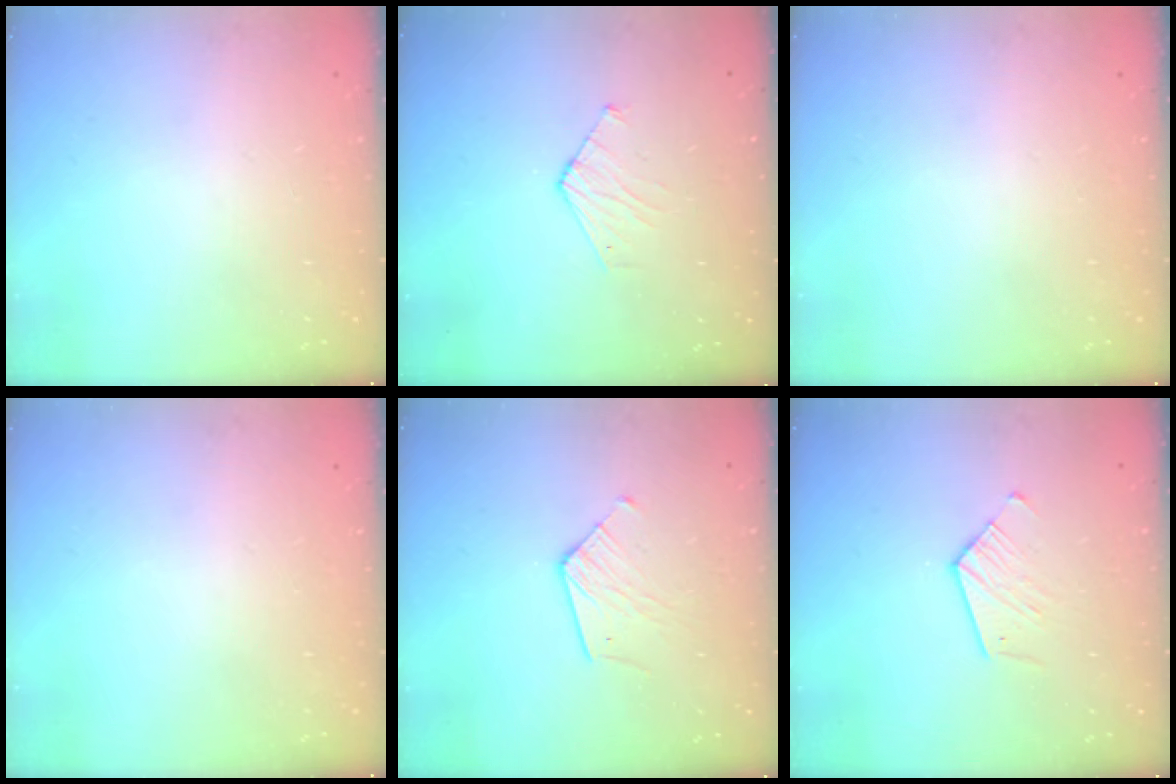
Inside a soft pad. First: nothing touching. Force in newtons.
{"total": 4.2, "press": 4.2, "slide": 0.4}
{"total": 0.0}
{"total": 0.0}
{"total": 8.0, "press": 8.0, "slide": 0.5}
{"total": 6.6, "press": 6.6, "slide": 0.2}